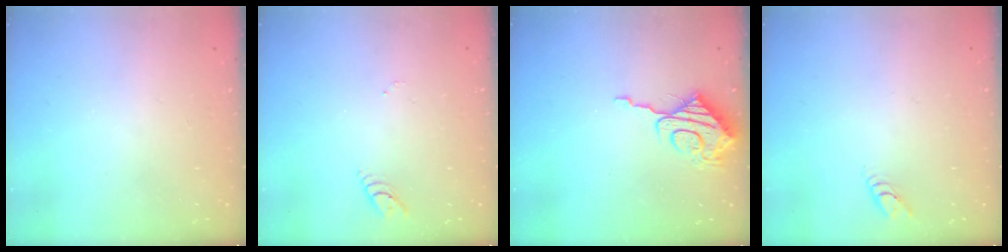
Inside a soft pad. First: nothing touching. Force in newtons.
{"total": 2.7, "press": 2.7, "slide": 0.2}
{"total": 10.1, "press": 10.1, "slide": 0.8}
{"total": 2.8, "press": 2.8, "slide": 0.3}